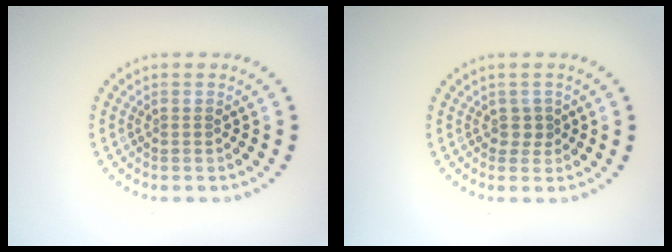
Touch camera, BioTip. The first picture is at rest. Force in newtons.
{"total": 1.0, "press": 0.8, "slide": 0.6}